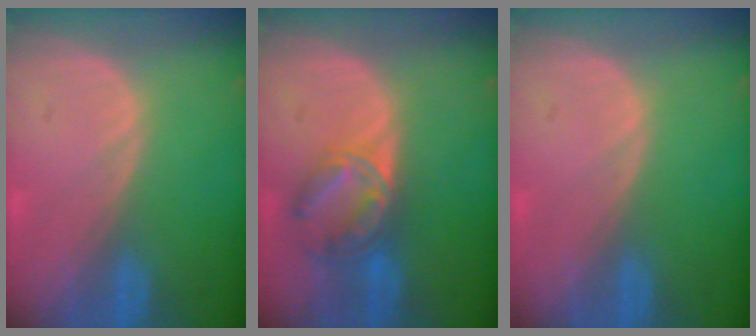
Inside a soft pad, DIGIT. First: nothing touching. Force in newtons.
{"total": 7.1, "press": 5.9, "slide": 4.0}
{"total": 0.0}